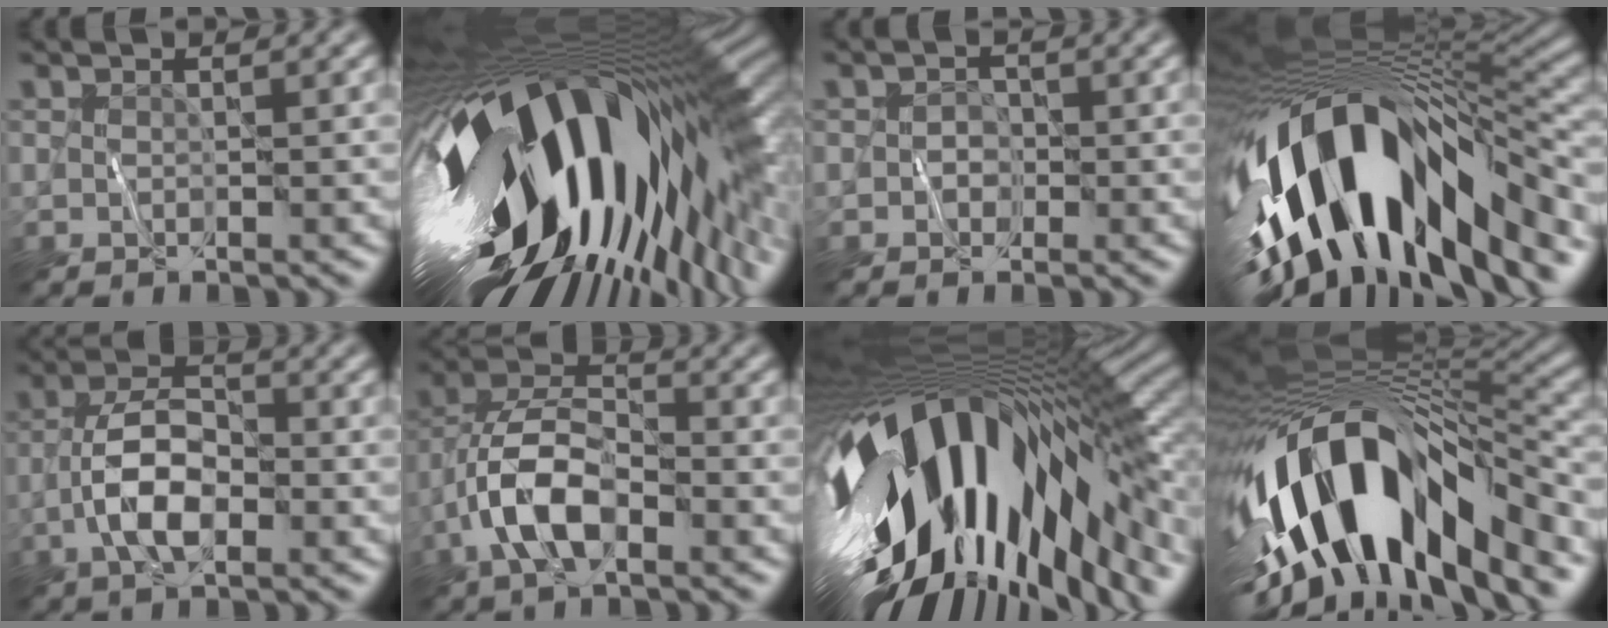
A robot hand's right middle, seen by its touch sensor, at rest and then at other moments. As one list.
[{"total": 19.9, "force": [-2.0, 8.8, 17.8], "torque": [-0.306, -0.059, -0.033]}, {"total": 0.9, "force": [-0.2, 0.9, 0.3], "torque": [0.005, 0.004, -0.007]}, {"total": 16.5, "force": [-5.3, 7.8, 13.6], "torque": [-0.237, -0.009, -0.076]}, {"total": 5.4, "force": [-1.8, 2.4, 4.5], "torque": [-0.083, 0.010, -0.039]}, {"total": 6.9, "force": [-2.7, 3.4, 5.4], "torque": [-0.105, 0.011, -0.058]}, {"total": 18.4, "force": [-3.8, 8.4, 15.9], "torque": [-0.279, -0.031, -0.068]}, {"total": 15.2, "force": [-5.6, 6.8, 12.4], "torque": [-0.217, 0.007, -0.089]}]